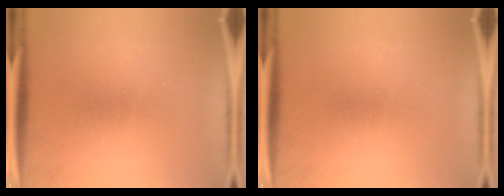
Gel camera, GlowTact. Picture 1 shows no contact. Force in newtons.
{"total": 0.0}